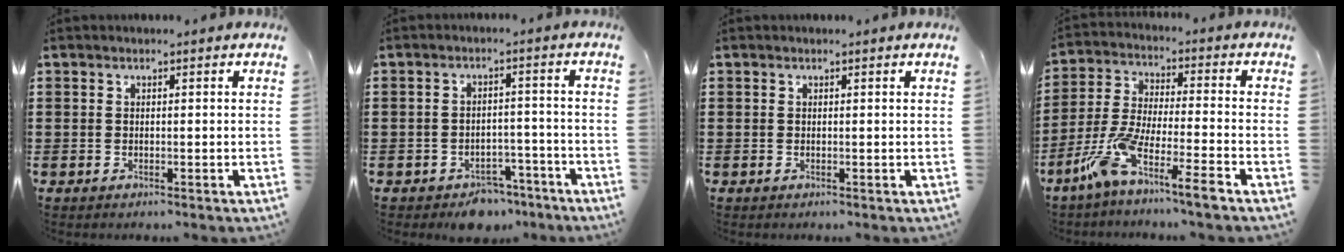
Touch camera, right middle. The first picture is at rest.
{"total": 3.8, "force": [-3.5, 1.2, 0.6], "torque": [-0.015, 0.008, -0.071]}
{"total": 0.0}
{"total": 8.8, "force": [-6.7, 0.1, 5.7], "torque": [-0.134, -0.009, -0.136]}